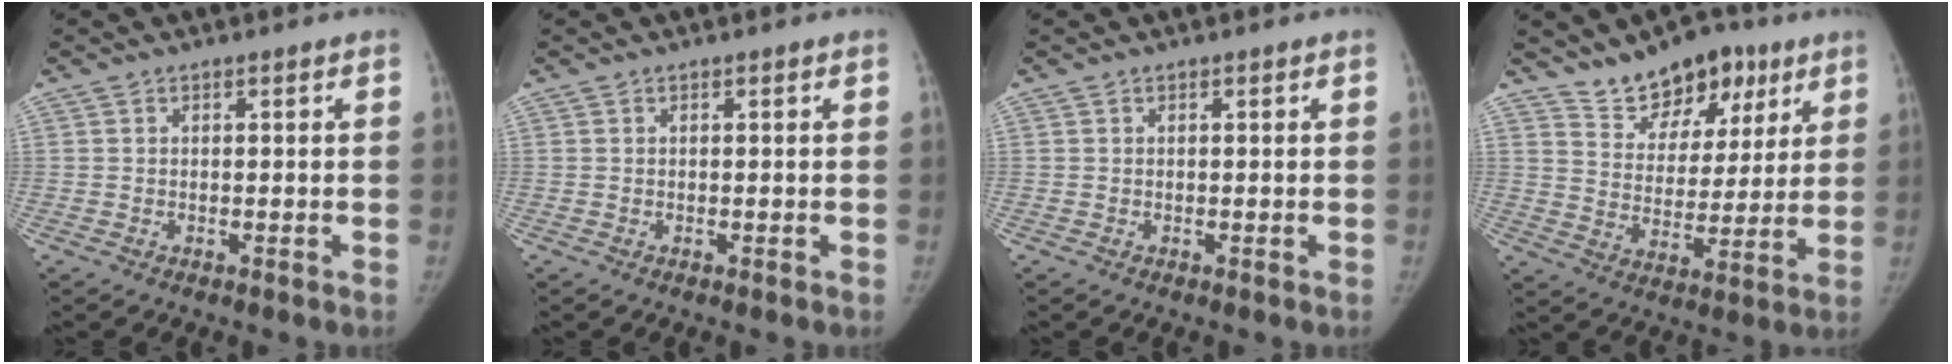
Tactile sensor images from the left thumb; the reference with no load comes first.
{"total": 0.0}
{"total": 0.0}
{"total": 13.1, "force": [8.9, 7.8, 5.6], "torque": [-0.040, -0.043, 0.148]}